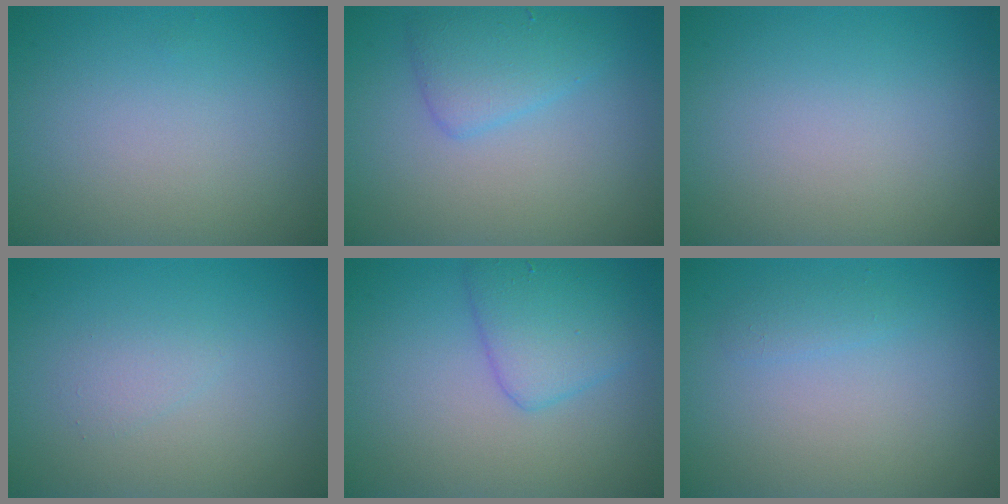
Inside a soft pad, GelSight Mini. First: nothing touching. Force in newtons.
{"total": 2.8, "press": 2.8, "slide": 0.3}
{"total": 0.0}
{"total": 1.1, "press": 1.1, "slide": 0.1}
{"total": 3.6, "press": 3.5, "slide": 0.3}
{"total": 0.9, "press": 0.9, "slide": 0.0}